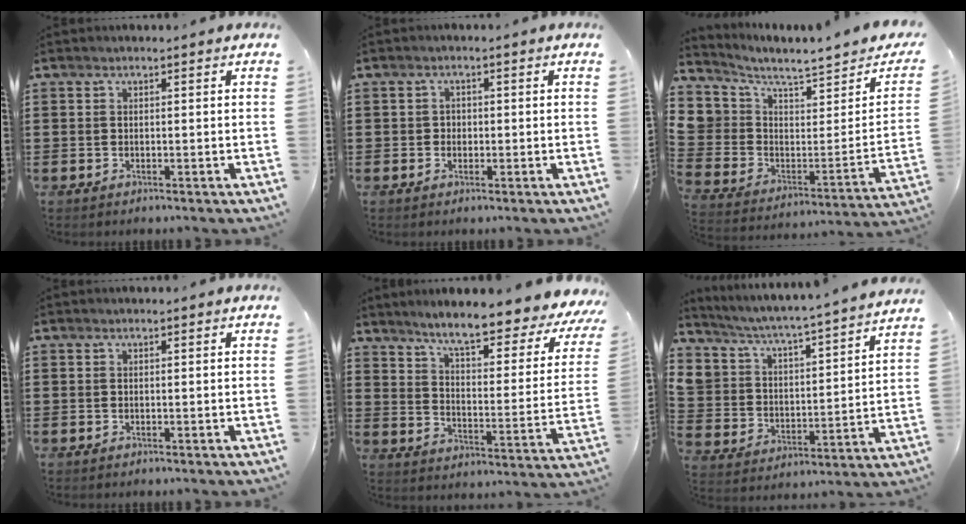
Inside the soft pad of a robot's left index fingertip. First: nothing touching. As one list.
[{"total": 1.3, "force": [0.0, 1.2, 0.5], "torque": [-0.013, 0.006, -0.003]}, {"total": 3.2, "force": [2.5, 2.0, 0.2], "torque": [-0.039, -0.038, 0.037]}, {"total": 0.0}, {"total": 7.6, "force": [6.2, -0.2, 4.4], "torque": [-0.103, -0.045, 0.095]}, {"total": 2.5, "force": [2.4, 0.7, 0.2], "torque": [-0.023, -0.039, 0.030]}]